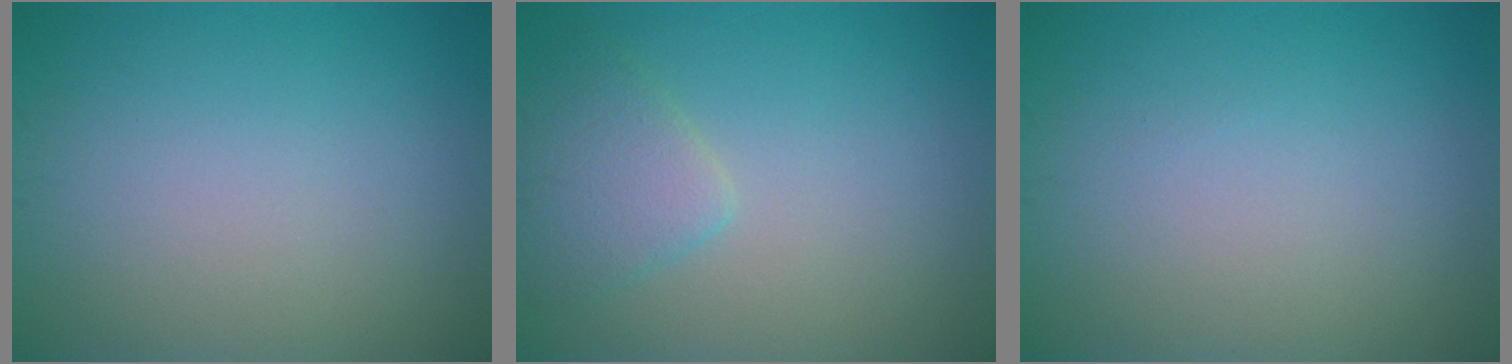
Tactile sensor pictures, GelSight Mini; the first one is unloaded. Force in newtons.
{"total": 2.7, "press": 2.7, "slide": 0.3}
{"total": 0.0}